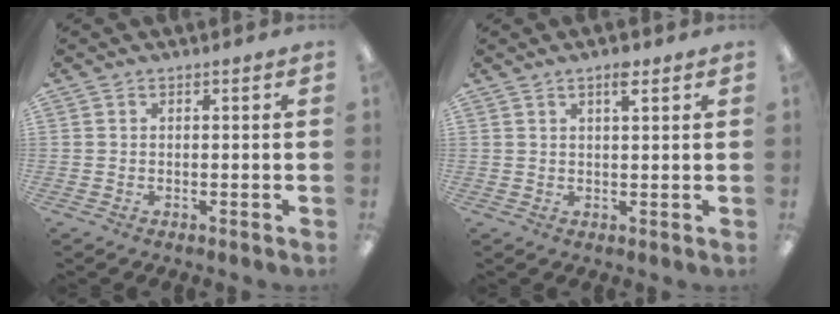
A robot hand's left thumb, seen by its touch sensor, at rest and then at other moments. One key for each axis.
{"total": 3.3, "fx": 2.2, "fy": 0.7, "fz": 2.3, "tx": -0.036, "ty": -0.005, "tz": 0.034}